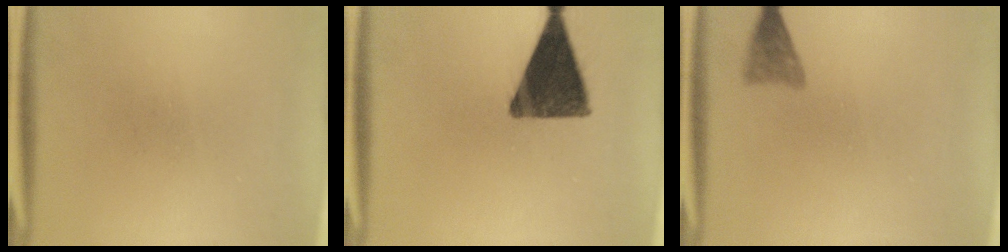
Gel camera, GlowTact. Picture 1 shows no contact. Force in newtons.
{"total": 13.0}
{"total": 2.4}